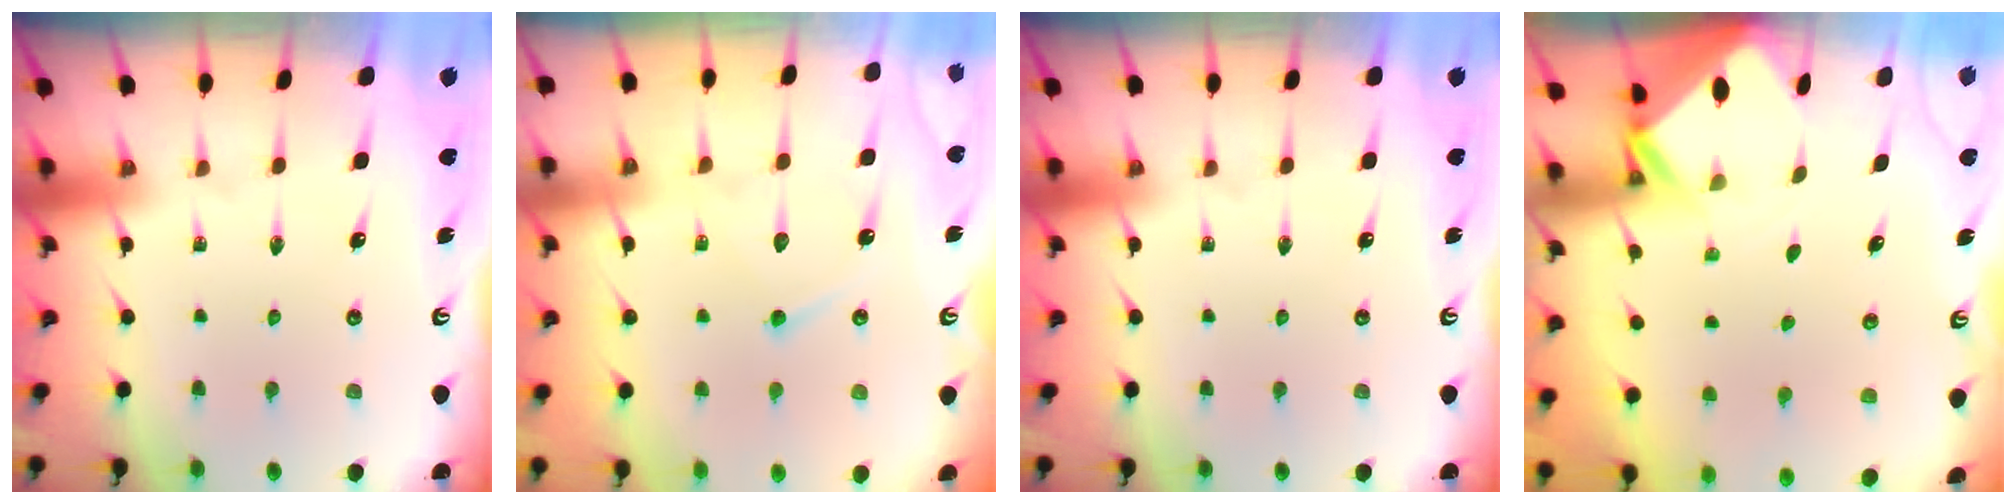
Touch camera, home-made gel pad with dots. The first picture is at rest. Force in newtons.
{"total": 8.9, "press": 8.9, "slide": 0.8}
{"total": 0.0}
{"total": 2.7, "press": 2.7, "slide": 0.2}